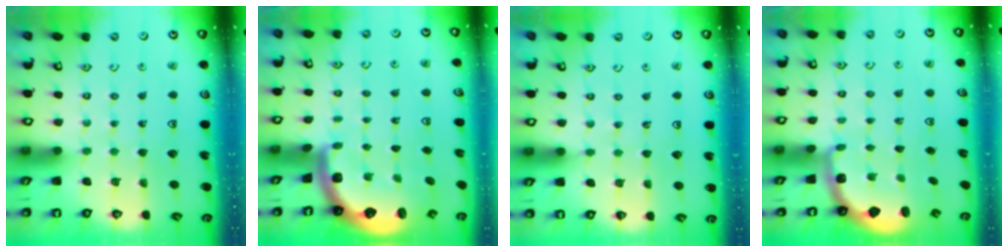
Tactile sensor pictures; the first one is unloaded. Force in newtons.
{"total": 2.9, "press": 2.6, "slide": 1.4}
{"total": 2.1, "press": 2.0, "slide": 0.3}
{"total": 2.1, "press": 1.3, "slide": 1.6}